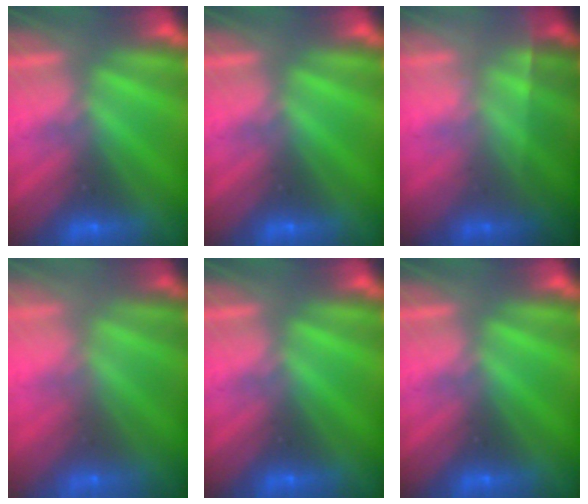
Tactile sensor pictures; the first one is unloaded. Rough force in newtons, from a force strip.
{"total": 0.0}
{"total": 1.8}
{"total": 9.1}
{"total": 0.0}
{"total": 0.0}